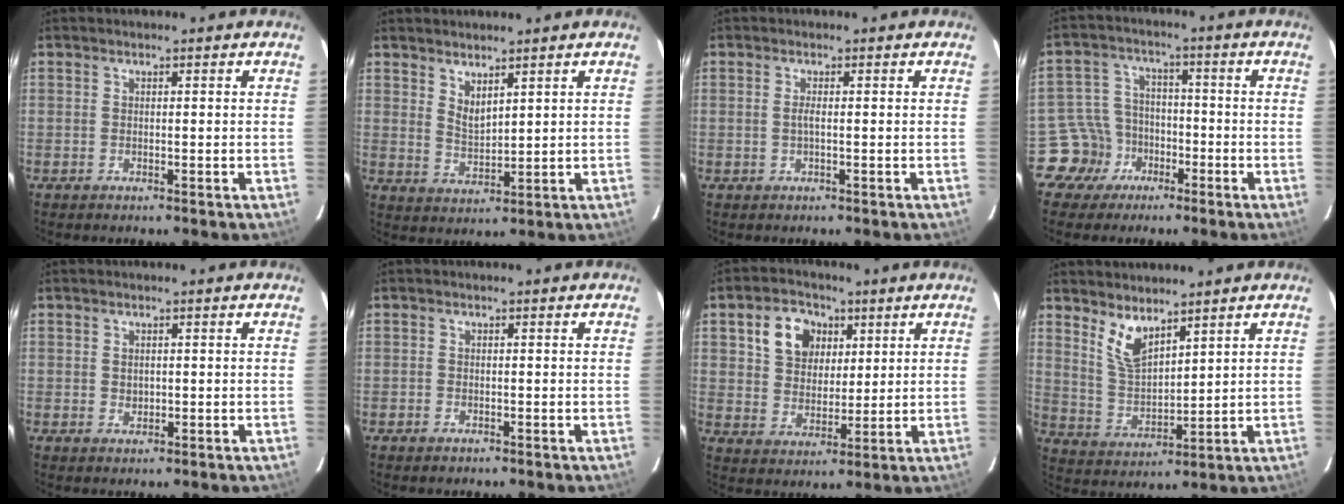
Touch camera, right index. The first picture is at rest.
{"total": 3.9, "force": [3.1, 1.3, 2.1], "torque": [-0.035, -0.007, 0.057]}
{"total": 0.9, "force": [-0.1, -0.2, 0.9], "torque": [-0.016, 0.000, -0.004]}
{"total": 7.6, "force": [-4.6, 6.1, -0.1], "torque": [-0.019, 0.027, -0.082]}
{"total": 1.3, "force": [0.1, 1.2, 0.4], "torque": [-0.002, 0.001, 0.003]}
{"total": 1.0, "force": [-0.7, 0.7, 0.3], "torque": [-0.008, -0.002, -0.013]}
{"total": 9.7, "force": [4.0, 7.4, 4.7], "torque": [-0.098, 0.026, 0.077]}
{"total": 7.1, "force": [5.1, 2.6, 4.2], "torque": [-0.079, -0.007, 0.110]}